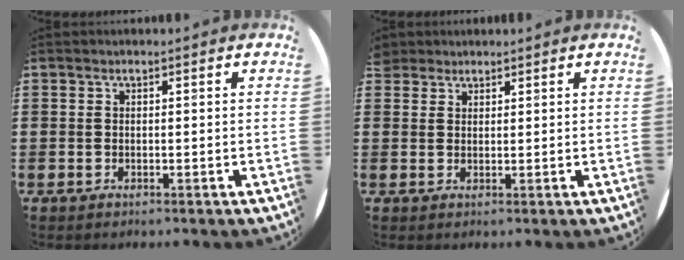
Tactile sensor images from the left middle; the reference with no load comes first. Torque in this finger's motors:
{"motor_torque": [0.44, -0.76, 0.02, 0.01]}